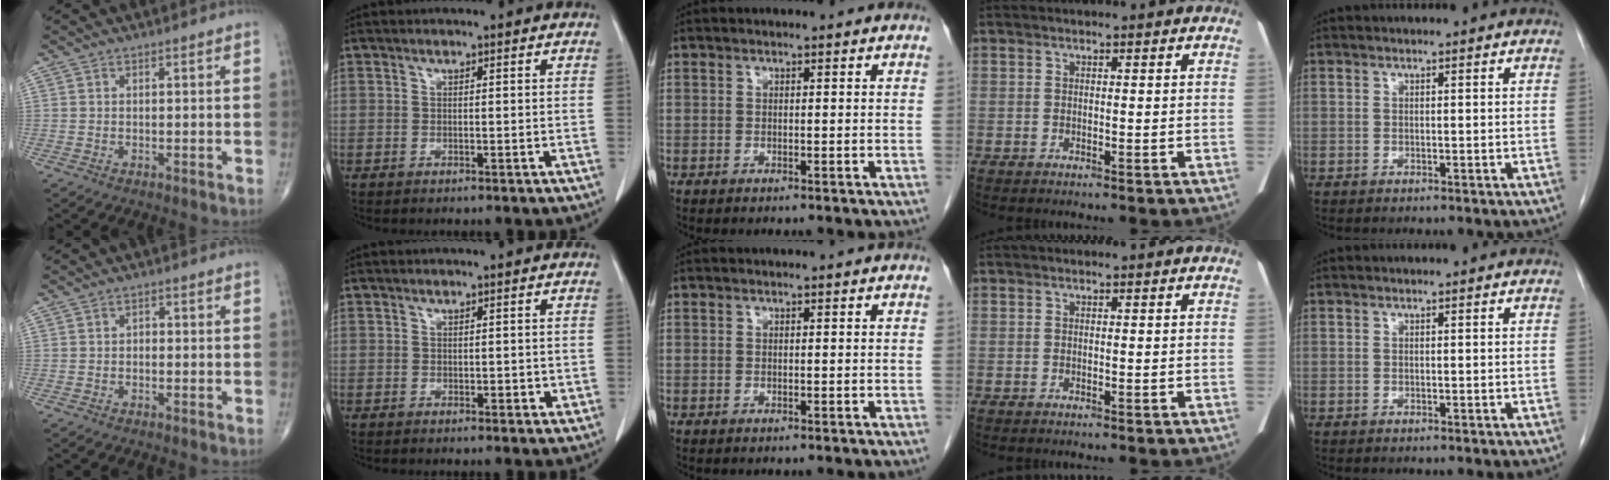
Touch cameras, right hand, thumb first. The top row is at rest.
{"thumb": {"total": 1.2, "force": [-0.2, 0.9, 0.7], "torque": [-0.003, 0.005, -0.008]}, "index": {"total": 1.4, "force": [0.0, 1.0, 0.9], "torque": [-0.009, 0.000, 0.004]}}